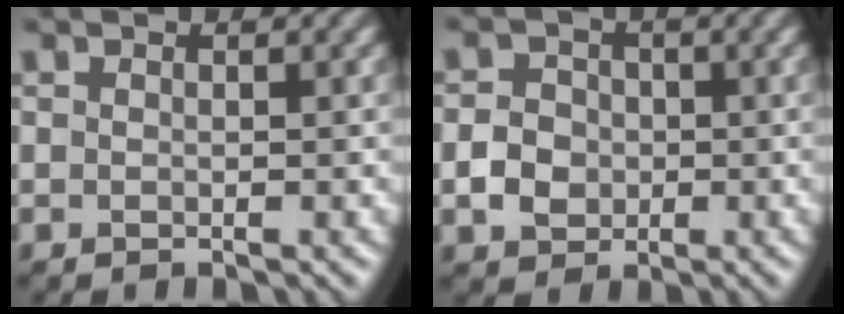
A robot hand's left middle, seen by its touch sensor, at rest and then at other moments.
{"total": 3.1, "force": [-0.6, 2.7, 1.4], "torque": [-0.024, 0.002, -0.015]}